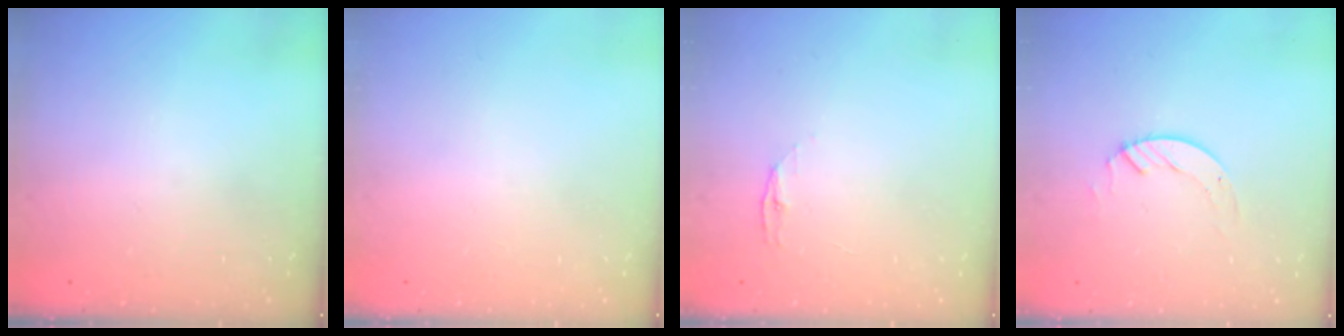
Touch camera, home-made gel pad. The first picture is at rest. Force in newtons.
{"total": 0.0}
{"total": 3.8, "press": 3.8, "slide": 0.5}
{"total": 3.4, "press": 3.4, "slide": 0.3}